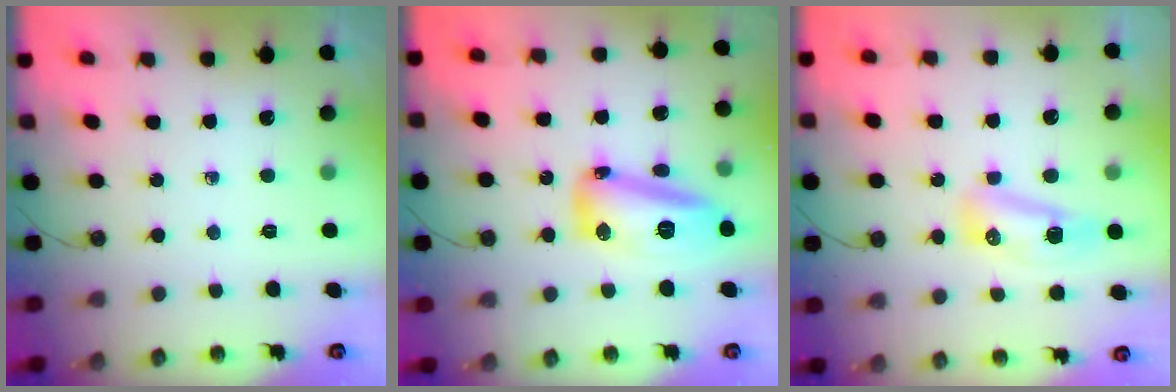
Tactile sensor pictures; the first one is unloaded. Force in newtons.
{"total": 28.9, "press": 21.0, "slide": 19.9}
{"total": 9.4, "press": 8.9, "slide": 3.1}